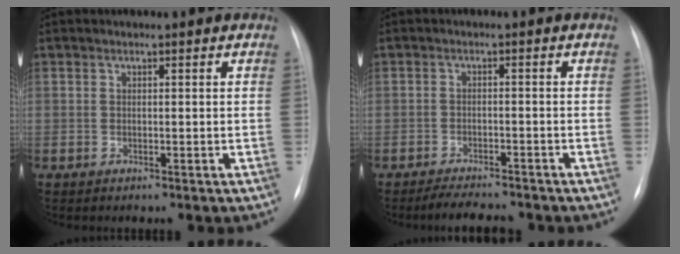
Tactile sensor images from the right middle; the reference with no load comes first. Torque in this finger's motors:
{"motor_torque": [0.04, -0.31, -0.01, -0.01]}